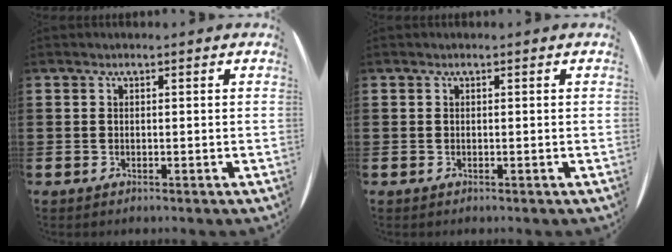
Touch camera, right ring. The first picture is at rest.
{"total": 0.0}